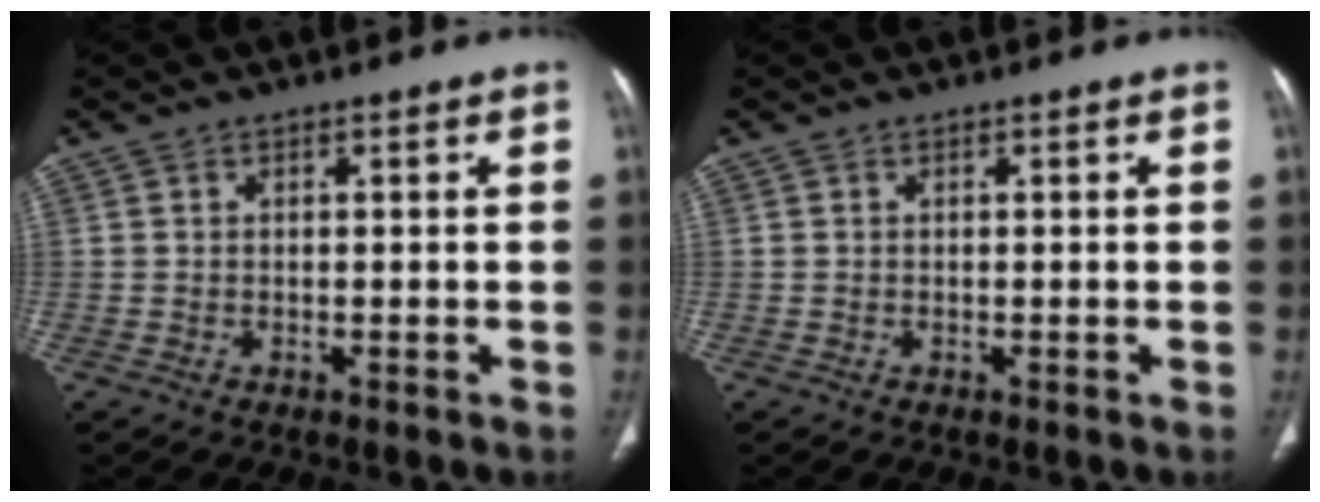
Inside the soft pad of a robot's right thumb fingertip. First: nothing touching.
{"total": 0.0}